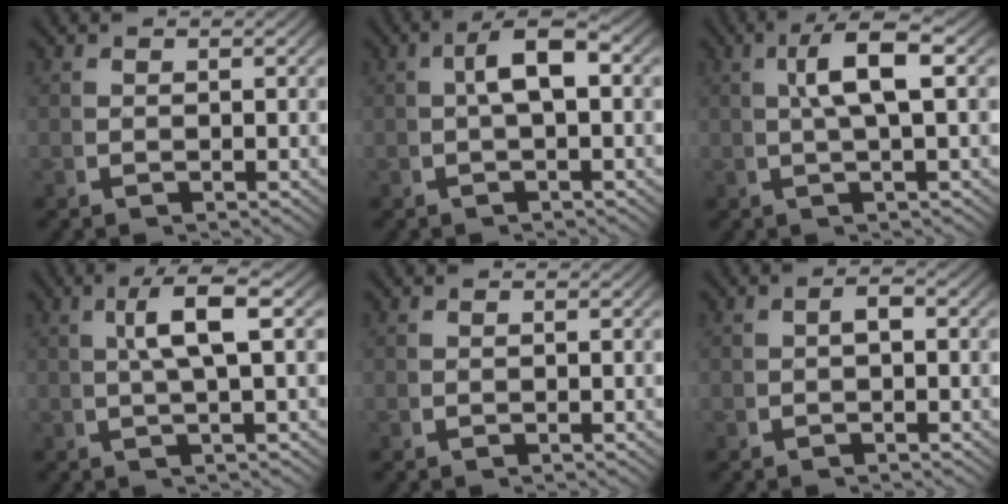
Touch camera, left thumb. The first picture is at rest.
{"total": 4.1, "force": [0.3, 1.8, 3.7], "torque": [-0.064, 0.007, 0.002]}
{"total": 5.2, "force": [1.4, 1.4, 4.8], "torque": [-0.091, 0.010, 0.018]}
{"total": 4.8, "force": [1.6, 1.0, 4.4], "torque": [-0.080, 0.011, 0.021]}
{"total": 0.0}
{"total": 1.2, "force": [-0.4, 0.5, 1.0], "torque": [-0.014, 0.001, -0.007]}